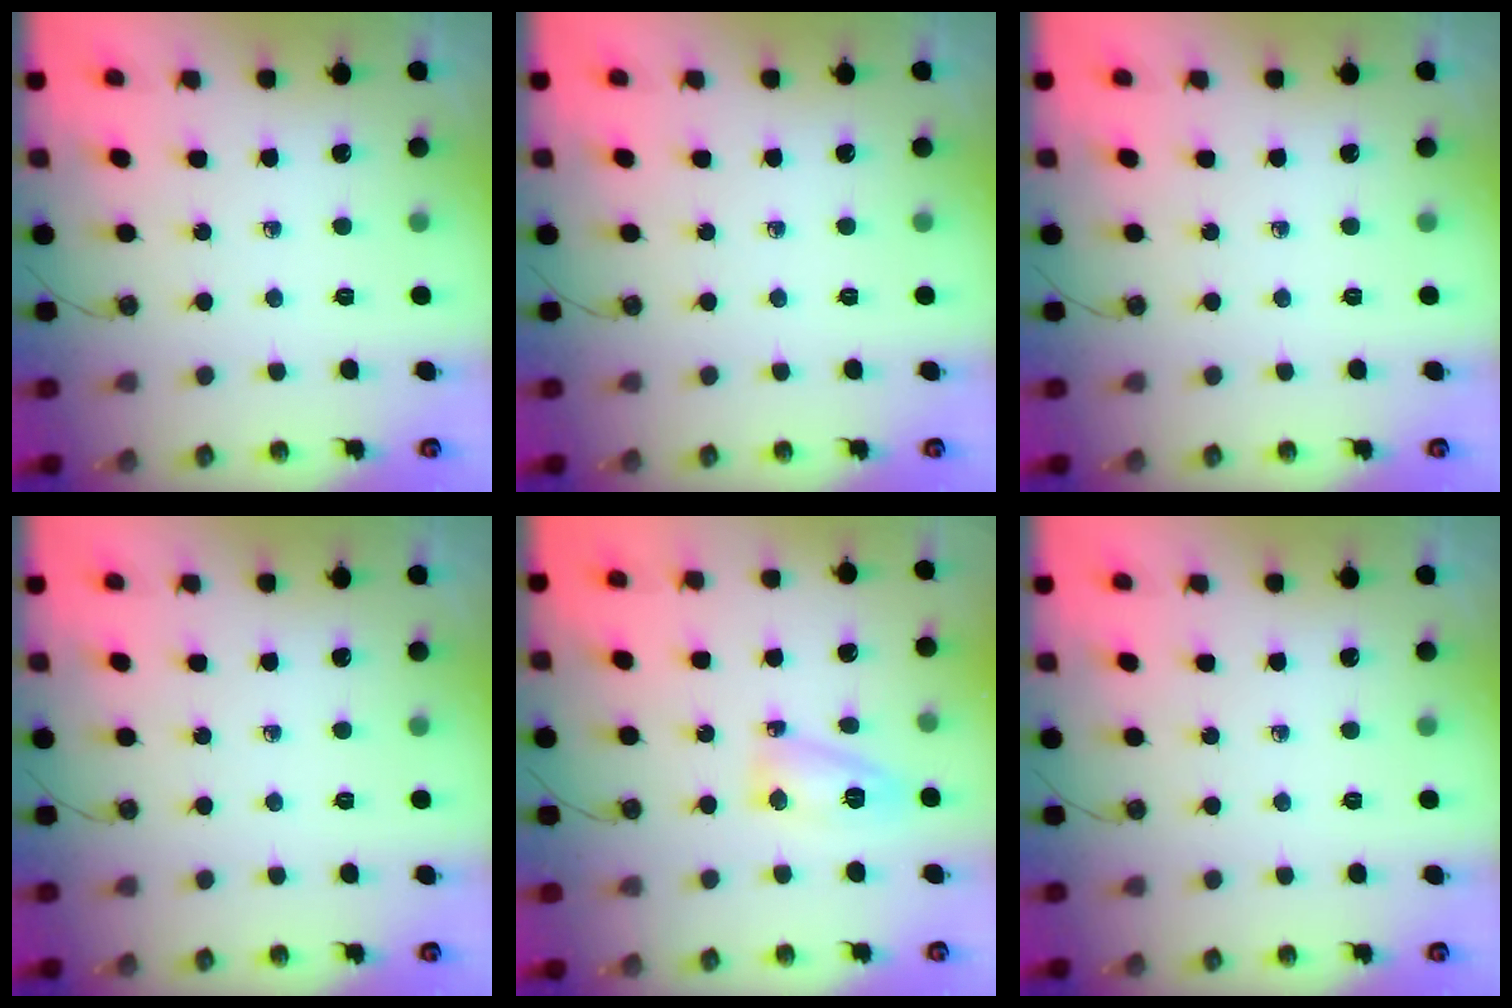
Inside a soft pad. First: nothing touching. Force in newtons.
{"total": 0.0}
{"total": 0.0}
{"total": 0.0}
{"total": 7.2, "press": 7.2, "slide": 1.0}
{"total": 0.0}